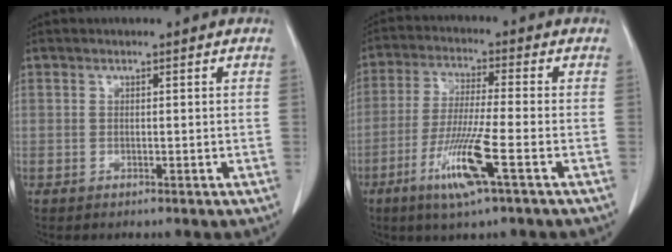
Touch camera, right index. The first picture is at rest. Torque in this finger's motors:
{"motor_torque": [0.20, -0.13, 0.20, 0.16]}